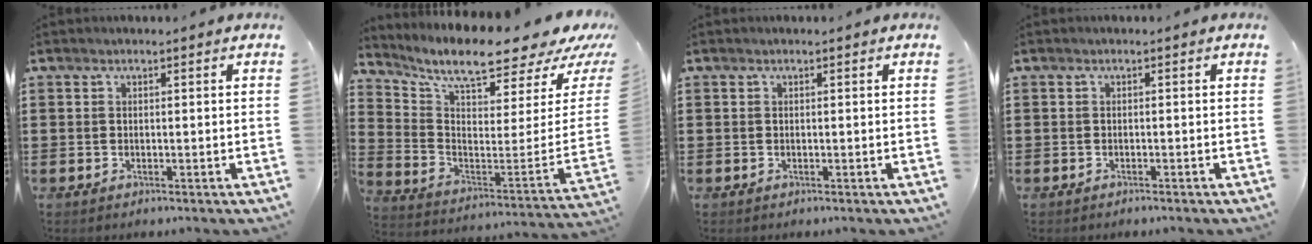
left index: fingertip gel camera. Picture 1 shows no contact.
{"total": 8.7, "force": [7.3, 0.7, 4.6], "torque": [-0.108, -0.074, 0.118]}
{"total": 0.0}
{"total": 0.6, "force": [-0.6, 0.0, 0.1], "torque": [-0.005, -0.001, -0.013]}